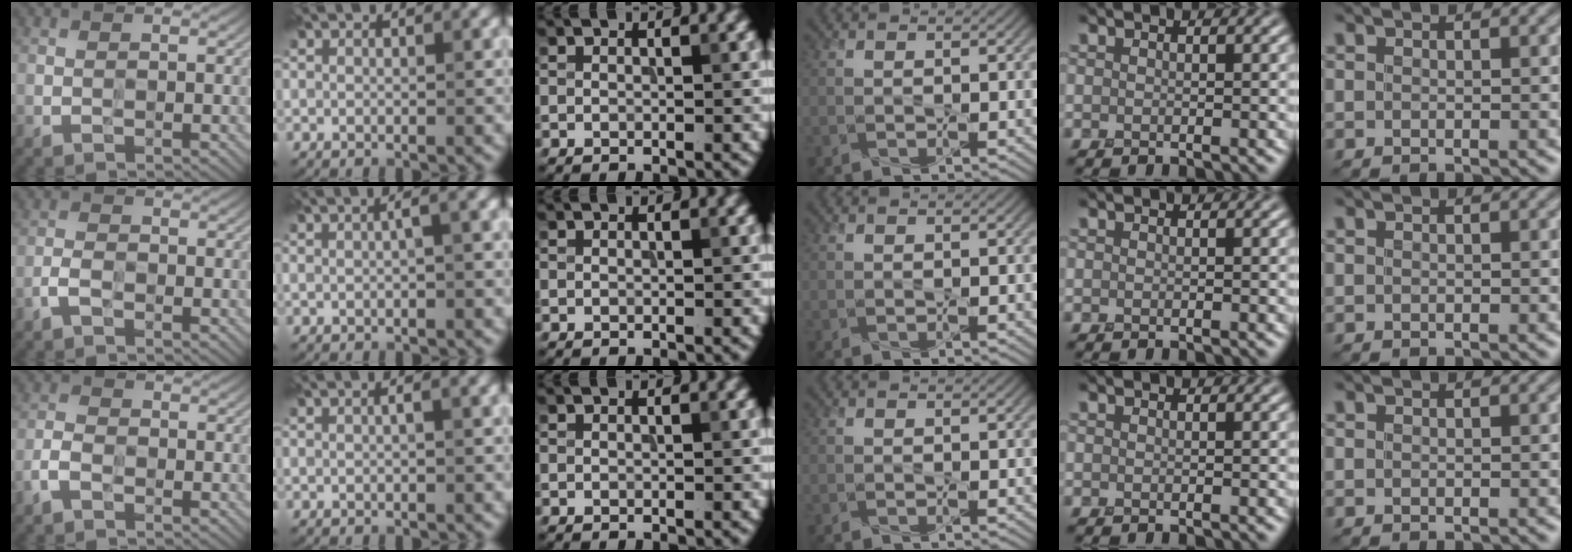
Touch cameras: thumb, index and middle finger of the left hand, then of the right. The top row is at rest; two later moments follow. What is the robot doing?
{"motion": "screw", "object": "toothpaste"}